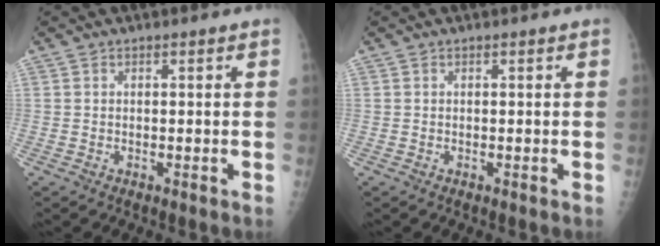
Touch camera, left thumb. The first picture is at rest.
{"total": 0.0}